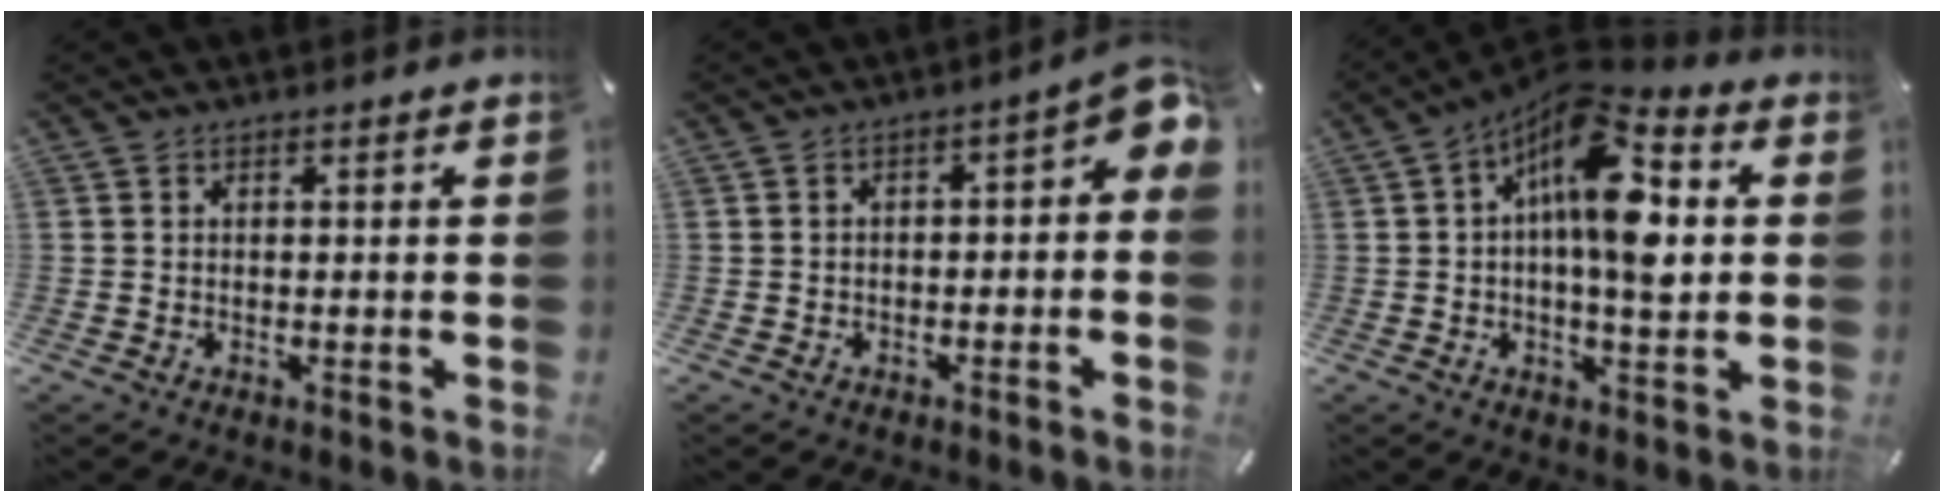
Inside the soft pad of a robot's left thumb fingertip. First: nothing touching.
{"total": 5.0, "force": [-0.9, 2.7, 4.1], "torque": [-0.059, 0.005, -0.021]}
{"total": 16.4, "force": [3.2, 7.1, 14.4], "torque": [-0.236, -0.022, 0.050]}